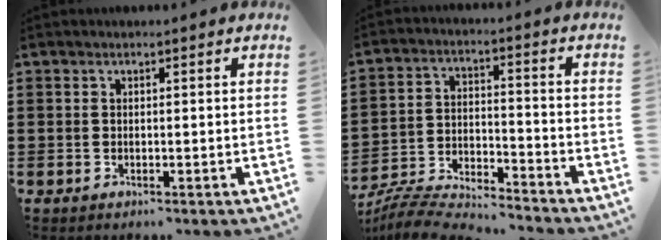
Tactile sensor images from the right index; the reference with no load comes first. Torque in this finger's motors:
{"motor_torque": [-1.17, 0.97, -0.32, -0.10]}